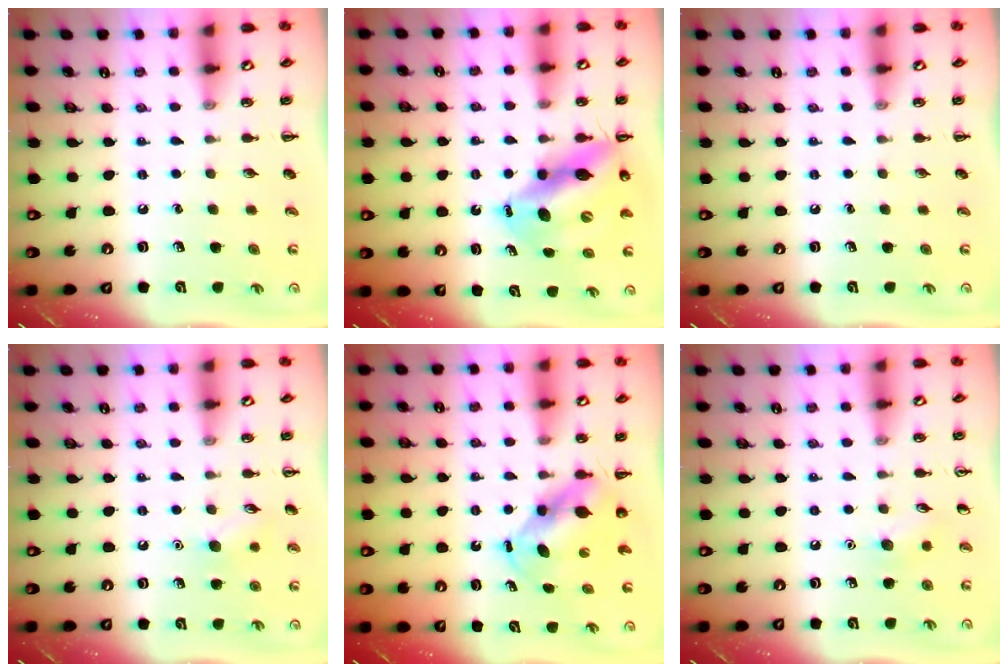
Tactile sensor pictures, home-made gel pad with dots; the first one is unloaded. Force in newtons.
{"total": 15.3, "press": 14.5, "slide": 4.7}
{"total": 0.0}
{"total": 7.8, "press": 7.7, "slide": 1.4}
{"total": 5.8, "press": 5.6, "slide": 1.3}
{"total": 5.4, "press": 5.1, "slide": 1.7}